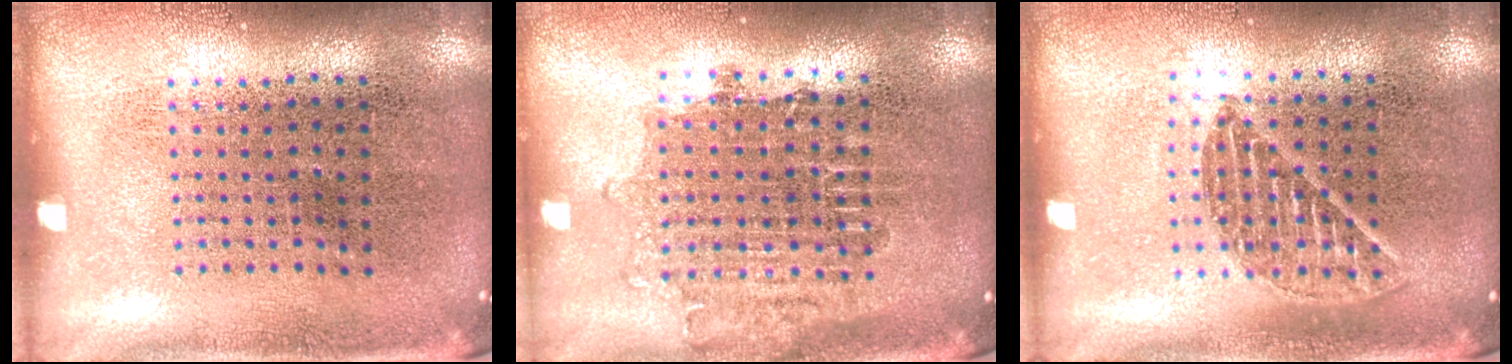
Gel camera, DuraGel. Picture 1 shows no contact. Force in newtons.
{"total": 1.6, "press": 1.3, "slide": 0.9}
{"total": 1.1, "press": 1.0, "slide": 0.4}